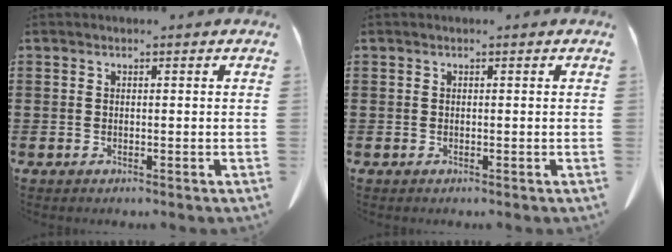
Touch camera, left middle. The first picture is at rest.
{"total": 0.0}